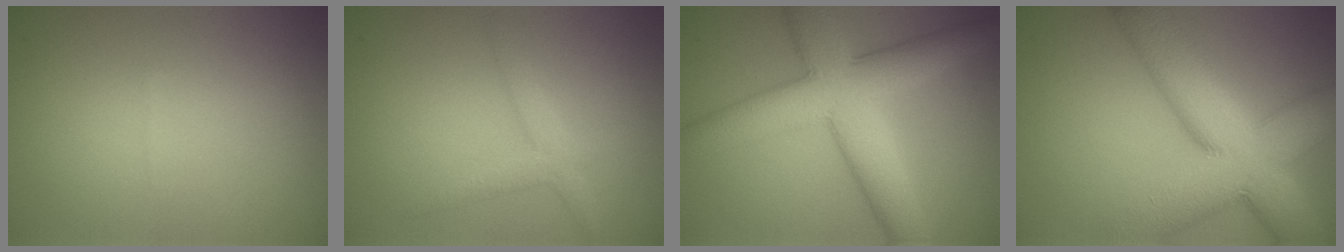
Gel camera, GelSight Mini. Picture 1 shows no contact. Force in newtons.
{"total": 2.2, "press": 2.2, "slide": 0.1}
{"total": 8.9, "press": 8.9, "slide": 0.2}
{"total": 11.6, "press": 11.6, "slide": 0.8}